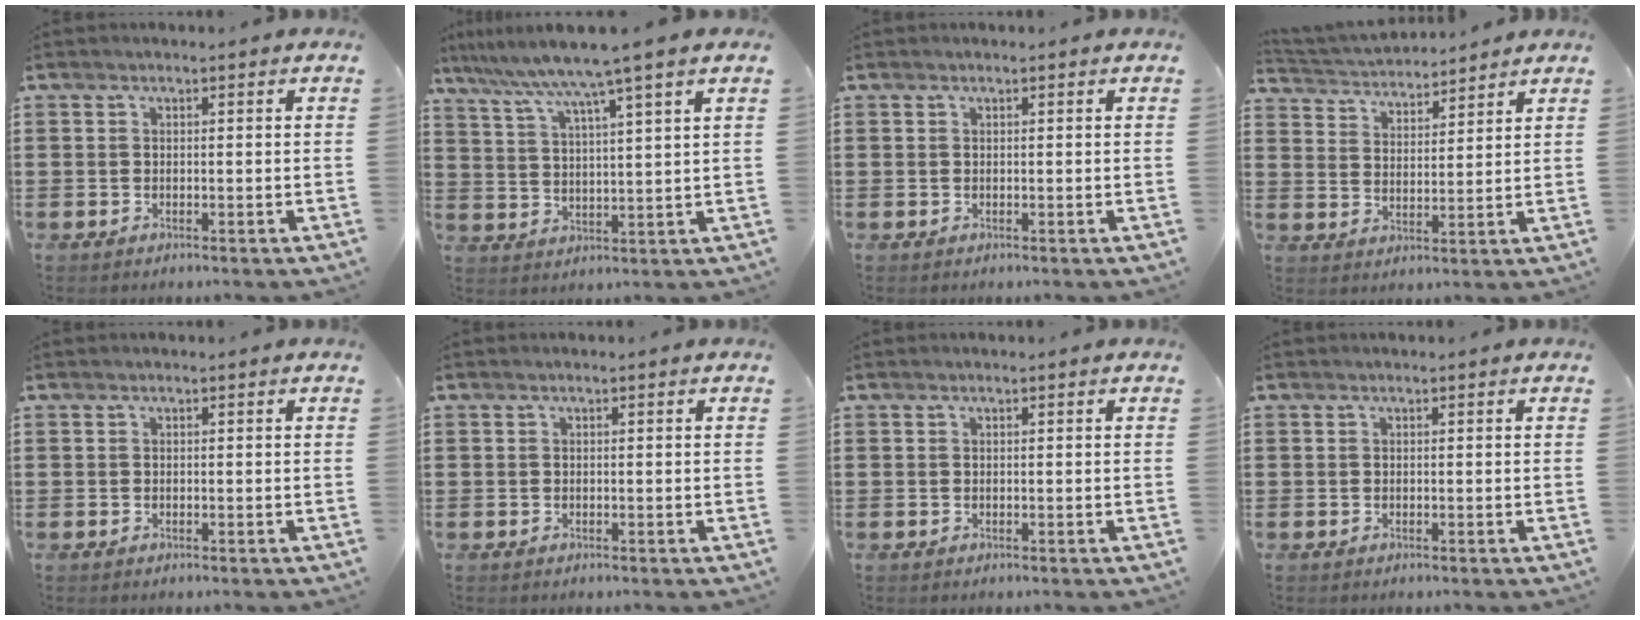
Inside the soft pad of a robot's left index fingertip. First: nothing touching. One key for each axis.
{"total": 6.8, "fx": 5.4, "fy": -1.1, "fz": 3.9, "tx": -0.096, "ty": -0.034, "tz": 0.086}
{"total": 0.0}
{"total": 3.6, "fx": 3.5, "fy": 0.5, "fz": -0.2, "tx": -0.016, "ty": -0.020, "tz": 0.060}
{"total": 0.0}
{"total": 0.0}
{"total": 0.0}
{"total": 0.0}